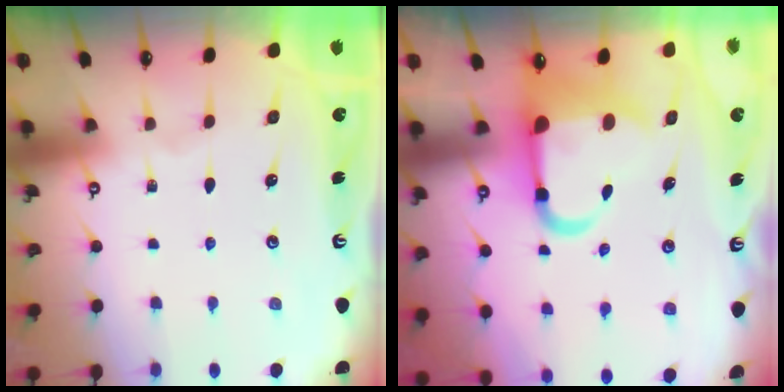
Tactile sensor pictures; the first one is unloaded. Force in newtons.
{"total": 8.6, "press": 8.4, "slide": 1.9}